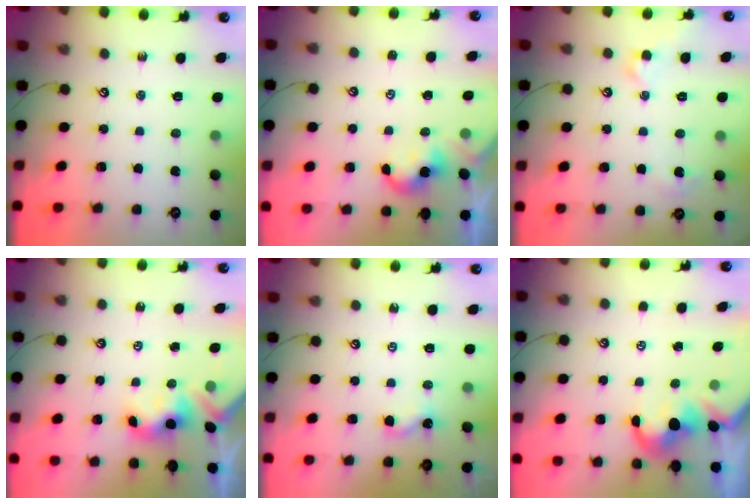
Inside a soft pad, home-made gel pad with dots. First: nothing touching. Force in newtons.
{"total": 0.7, "press": 0.7, "slide": 0.2}
{"total": 1.9, "press": 1.9, "slide": 0.5}
{"total": 3.2, "press": 3.2, "slide": 0.3}
{"total": 1.7, "press": 1.6, "slide": 0.3}
{"total": 2.0, "press": 1.8, "slide": 0.9}